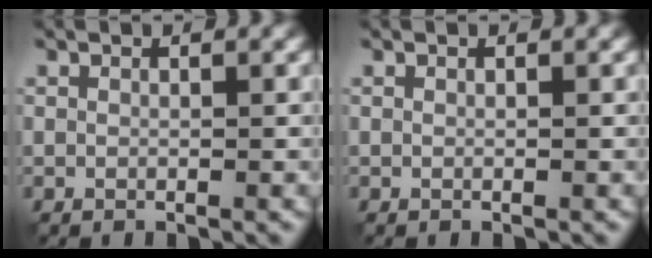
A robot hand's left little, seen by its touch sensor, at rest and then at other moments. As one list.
[{"total": 0.0}]